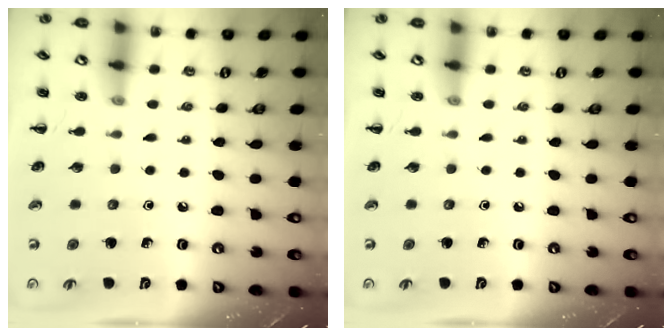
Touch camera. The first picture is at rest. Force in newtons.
{"total": 0.0}